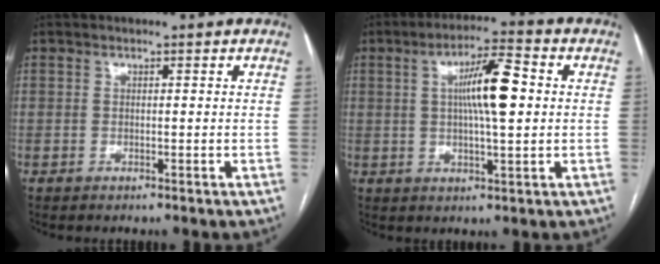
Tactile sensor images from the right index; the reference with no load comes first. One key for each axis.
{"total": 9.5, "fx": 1.4, "fy": 1.4, "fz": 9.2, "tx": -0.162, "ty": 0.013, "tz": 0.023}